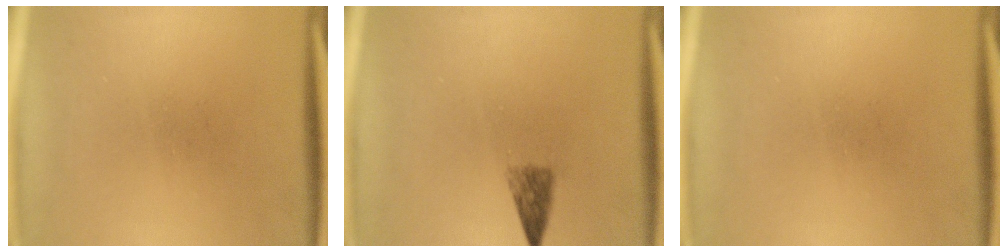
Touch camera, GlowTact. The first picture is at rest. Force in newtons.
{"total": 2.4}
{"total": 0.0}